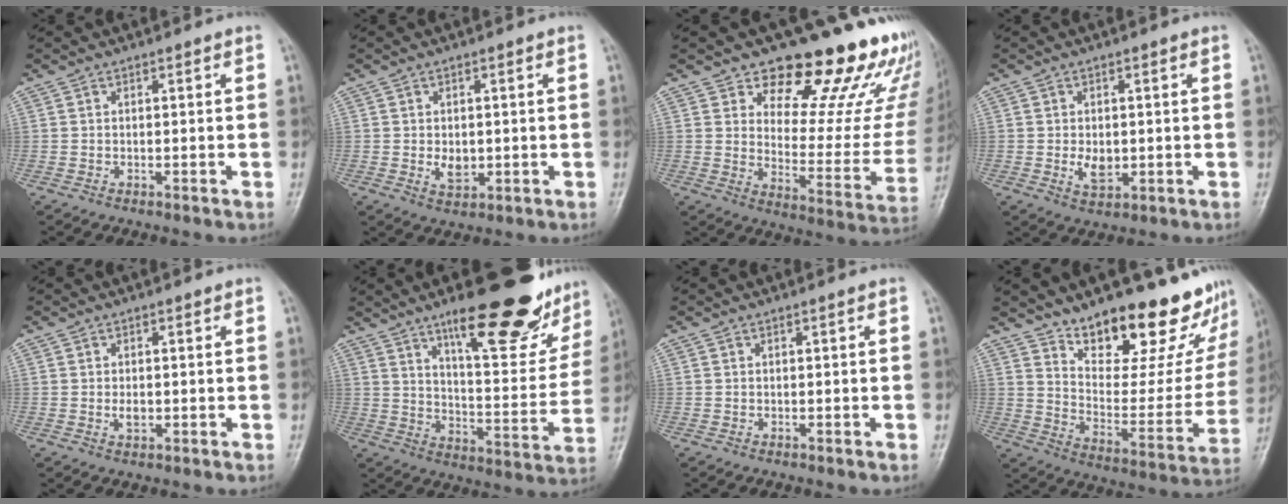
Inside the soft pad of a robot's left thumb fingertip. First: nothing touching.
{"total": 3.6, "force": [-0.1, 2.6, 2.5], "torque": [-0.029, -0.006, 0.005]}
{"total": 22.7, "force": [16.8, 9.4, 12.1], "torque": [-0.104, -0.110, 0.218]}
{"total": 4.1, "force": [-0.2, 2.8, 3.0], "torque": [-0.040, -0.006, 0.001]}
{"total": 2.0, "force": [0.0, 1.3, 1.5], "torque": [-0.020, -0.002, 0.000]}
{"total": 23.3, "force": [15.6, 6.9, 15.8], "torque": [-0.171, -0.077, 0.231]}
{"total": 0.0}
{"total": 23.2, "force": [17.9, 8.3, 12.2], "torque": [-0.129, -0.119, 0.258]}